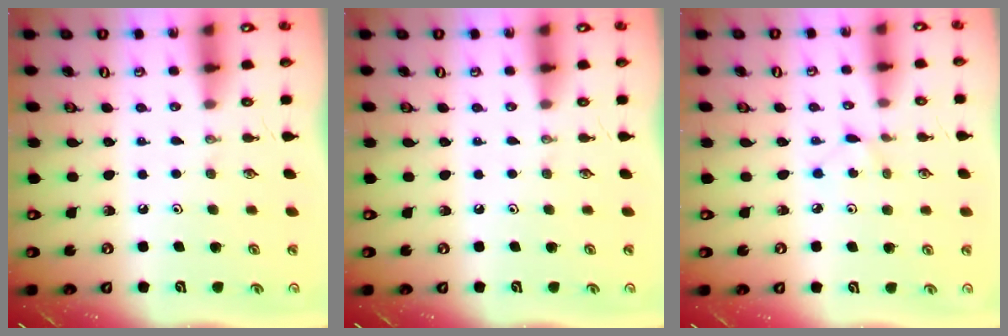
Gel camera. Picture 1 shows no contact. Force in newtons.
{"total": 0.0}
{"total": 2.3, "press": 2.3, "slide": 0.3}